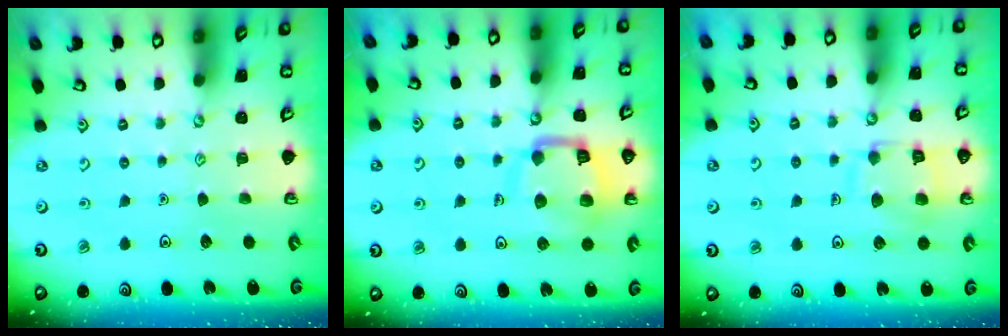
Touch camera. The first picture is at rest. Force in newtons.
{"total": 13.1, "press": 13.0, "slide": 1.5}
{"total": 11.4, "press": 11.3, "slide": 1.0}